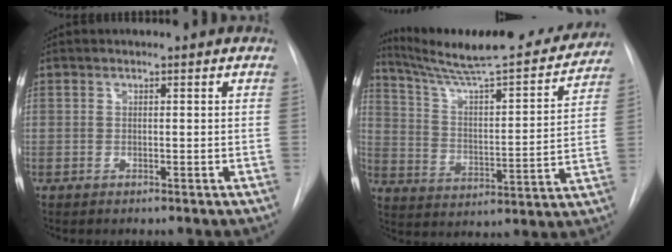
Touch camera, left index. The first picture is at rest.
{"total": 23.8, "force": [21.7, 2.3, 9.6], "torque": [-0.152, -0.031, 0.308]}